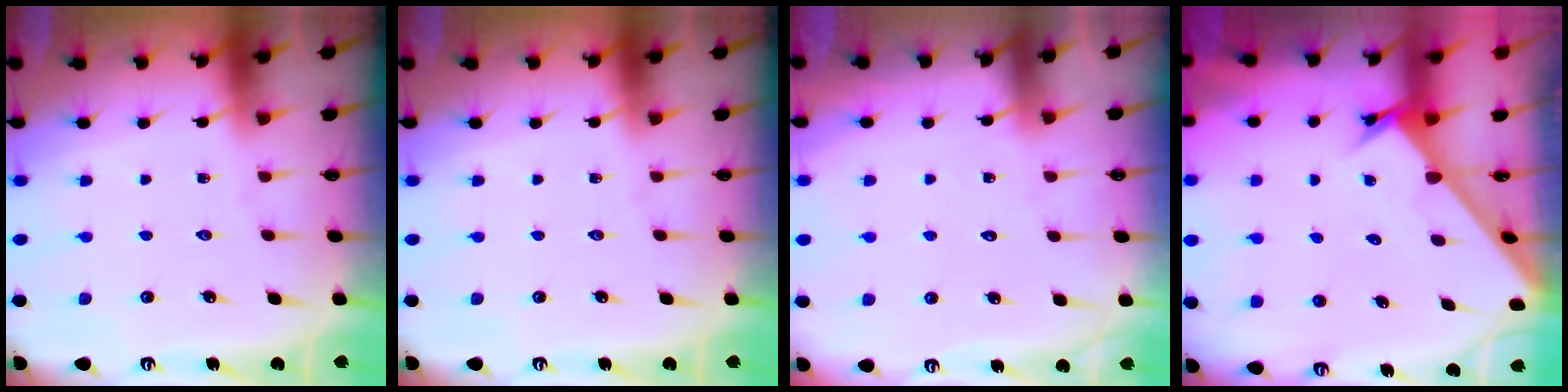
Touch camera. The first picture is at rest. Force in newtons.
{"total": 0.0}
{"total": 6.4, "press": 6.4, "slide": 0.5}
{"total": 2.8, "press": 2.8, "slide": 0.3}